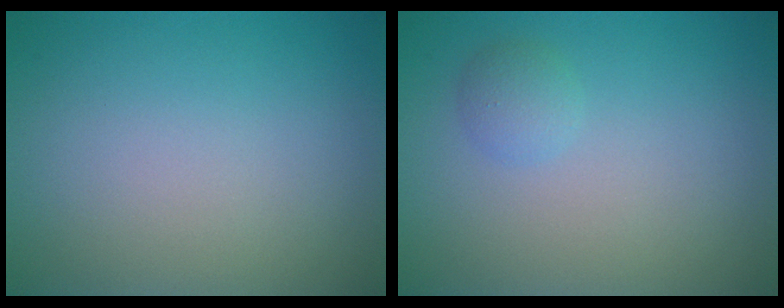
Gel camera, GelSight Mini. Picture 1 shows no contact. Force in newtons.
{"total": 1.3, "press": 1.3, "slide": 0.1}